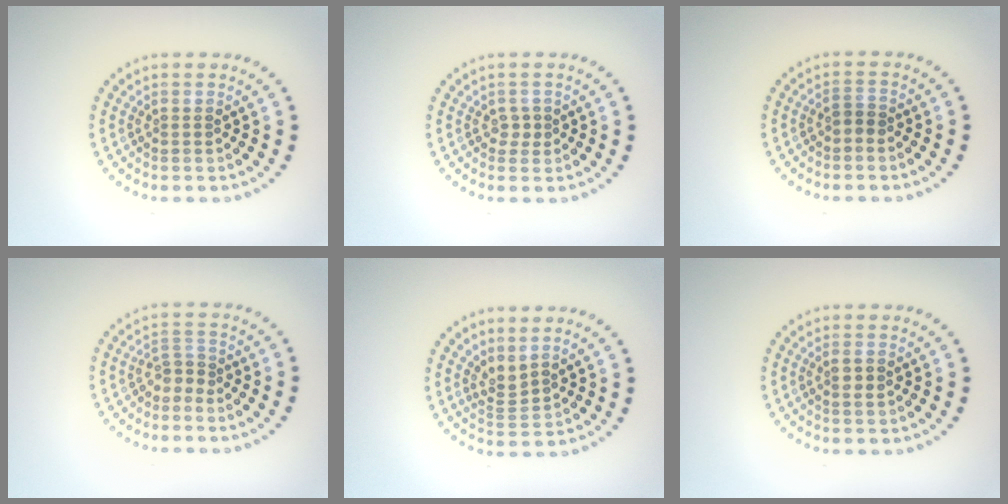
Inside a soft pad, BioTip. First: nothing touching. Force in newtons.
{"total": 1.1, "press": 1.0, "slide": 0.5}
{"total": 1.1, "press": 1.0, "slide": 0.5}
{"total": 1.8, "press": 1.1, "slide": 1.4}
{"total": 2.2, "press": 1.4, "slide": 1.7}
{"total": 1.1, "press": 1.1, "slide": 0.4}